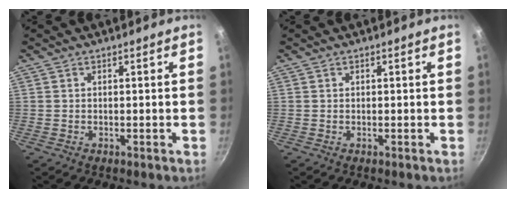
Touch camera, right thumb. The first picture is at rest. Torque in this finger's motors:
{"motor_torque": [0.08, 0.07, 0.21, 0.29, 0.00]}